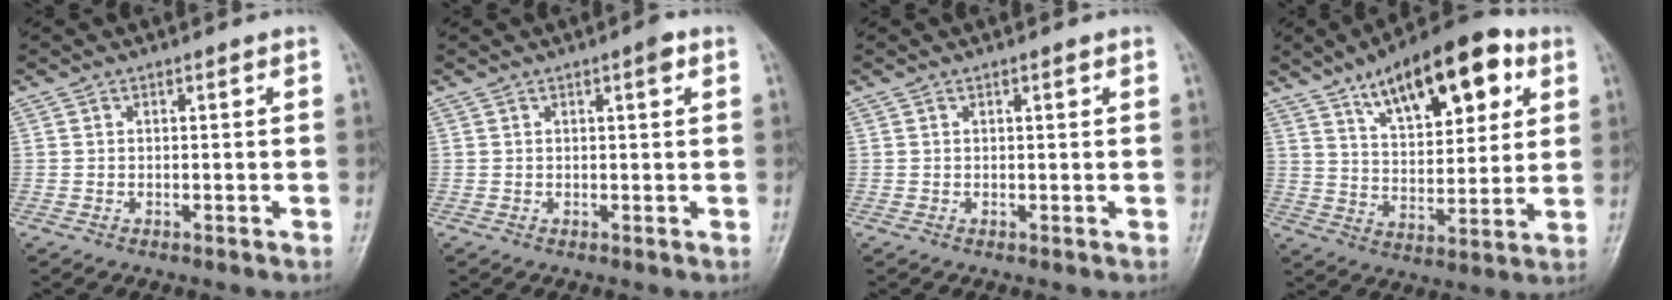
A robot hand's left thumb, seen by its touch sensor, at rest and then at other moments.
{"total": 1.9, "force": [1.0, 0.4, 1.6], "torque": [-0.022, -0.001, 0.012]}
{"total": 0.9, "force": [0.5, 0.3, 0.6], "torque": [-0.009, -0.001, 0.007]}
{"total": 19.1, "force": [9.6, 8.3, 14.2], "torque": [-0.174, -0.028, 0.154]}